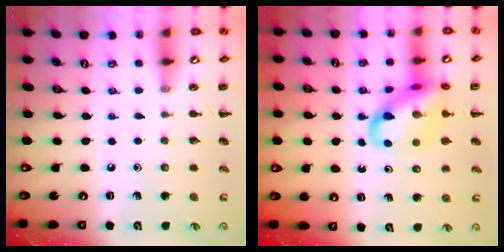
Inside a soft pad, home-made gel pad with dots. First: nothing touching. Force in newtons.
{"total": 13.6, "press": 13.1, "slide": 3.4}